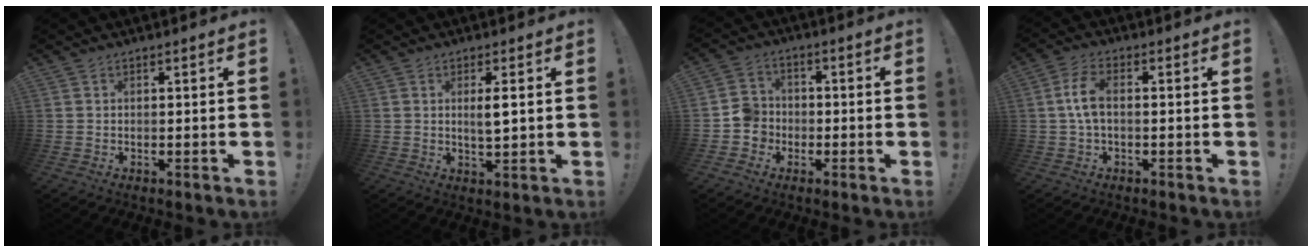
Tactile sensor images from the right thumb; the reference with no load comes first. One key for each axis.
{"total": 4.0, "fx": 0.8, "fy": 0.9, "fz": 3.9, "tx": -0.059, "ty": -0.010, "tz": 0.010}
{"total": 6.9, "fx": -2.6, "fy": 6.2, "fz": 1.7, "tx": -0.026, "ty": 0.027, "tz": -0.047}
{"total": 7.1, "fx": 0.2, "fy": 3.3, "fz": 6.3, "tx": -0.137, "ty": 0.005, "tz": 0.006}